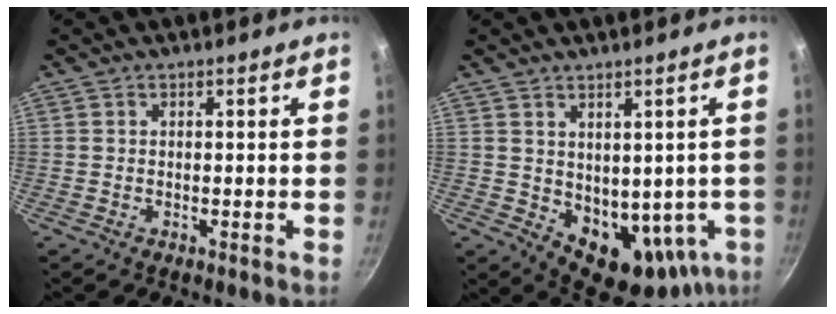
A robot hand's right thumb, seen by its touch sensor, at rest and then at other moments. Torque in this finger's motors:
{"motor_torque": [-0.37, 0.92, -0.10, -0.03, 0.09]}